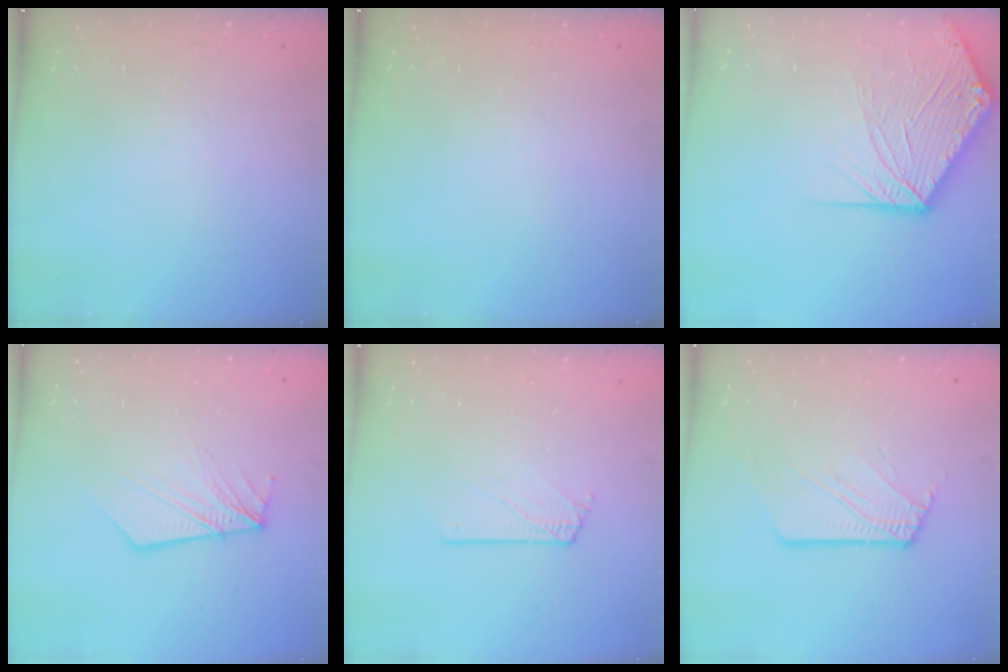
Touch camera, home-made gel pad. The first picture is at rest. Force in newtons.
{"total": 0.0}
{"total": 11.6, "press": 11.4, "slide": 1.7}
{"total": 9.3, "press": 9.2, "slide": 1.3}
{"total": 1.5, "press": 1.5, "slide": 0.1}
{"total": 4.0, "press": 4.0, "slide": 0.4}